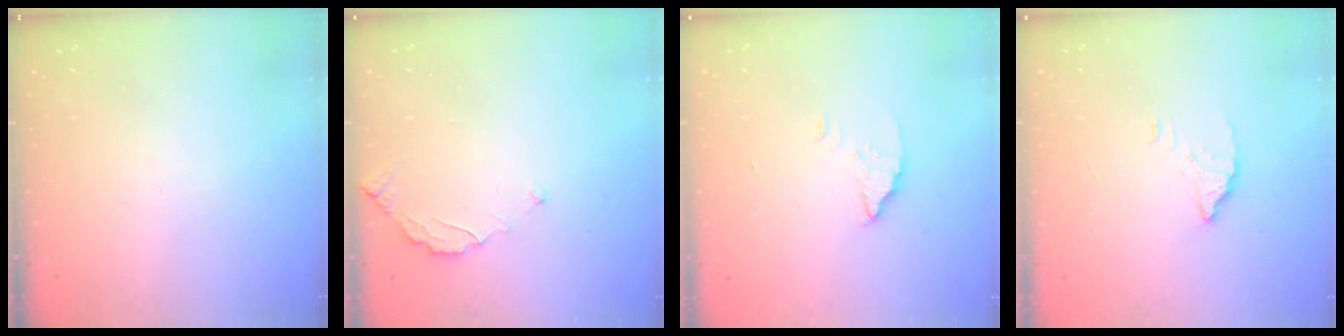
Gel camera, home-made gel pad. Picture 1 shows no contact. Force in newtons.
{"total": 3.0, "press": 3.0, "slide": 0.3}
{"total": 1.8, "press": 1.8, "slide": 0.1}
{"total": 3.2, "press": 3.2, "slide": 0.2}